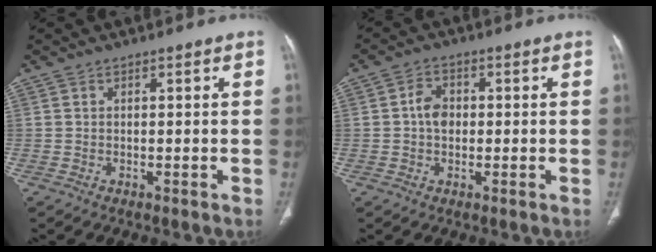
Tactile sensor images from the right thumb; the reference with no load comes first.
{"total": 4.1, "force": [0.1, 3.1, 2.7], "torque": [-0.040, 0.009, -0.005]}